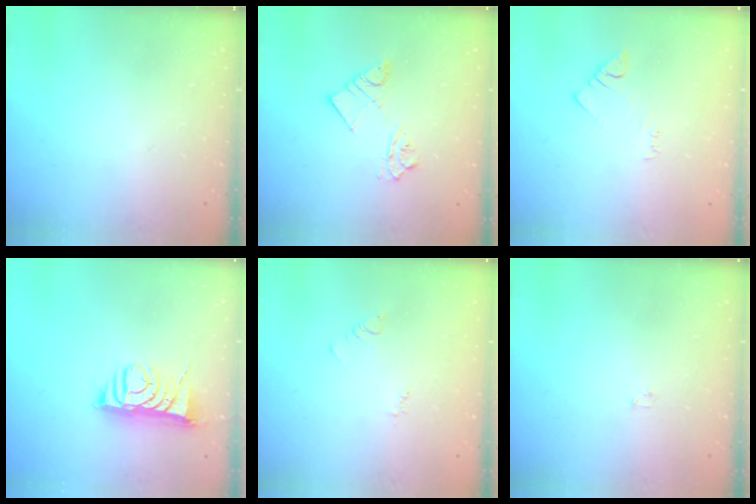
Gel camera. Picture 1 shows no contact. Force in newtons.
{"total": 7.1, "press": 7.1, "slide": 0.2}
{"total": 2.5, "press": 2.5, "slide": 0.4}
{"total": 8.3, "press": 8.2, "slide": 0.8}
{"total": 2.9, "press": 2.9, "slide": 0.4}
{"total": 1.2, "press": 1.2, "slide": 0.2}